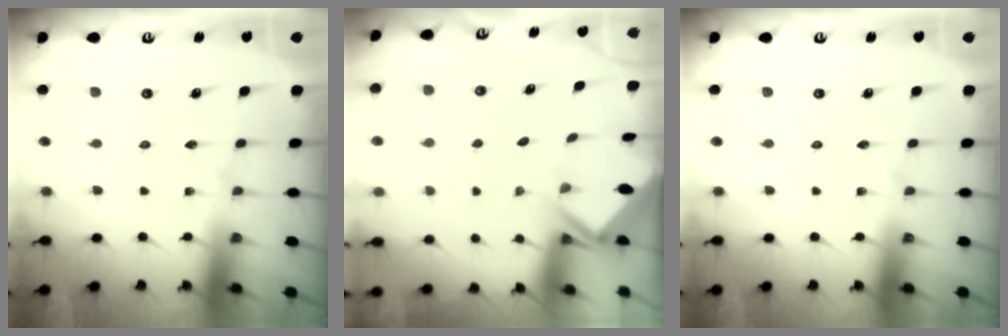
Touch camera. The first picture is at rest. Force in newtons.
{"total": 2.4, "press": 2.4, "slide": 0.1}
{"total": 0.0}